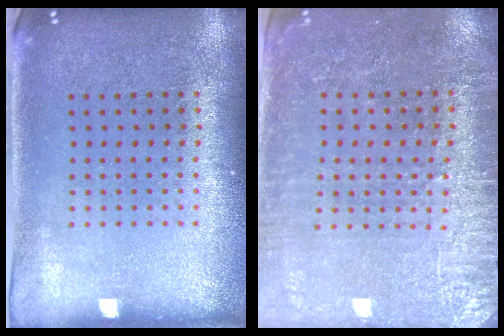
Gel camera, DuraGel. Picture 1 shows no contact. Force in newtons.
{"total": 3.0, "press": 2.8, "slide": 0.9}